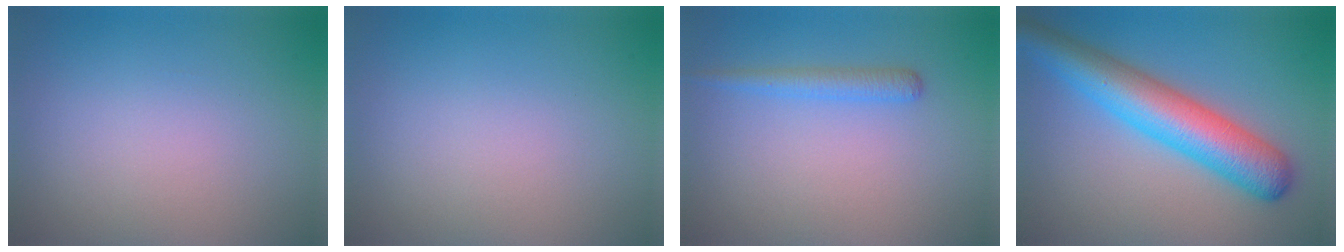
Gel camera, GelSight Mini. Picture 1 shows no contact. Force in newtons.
{"total": 0.0}
{"total": 1.7, "press": 1.7, "slide": 0.1}
{"total": 7.8, "press": 7.8, "slide": 0.3}